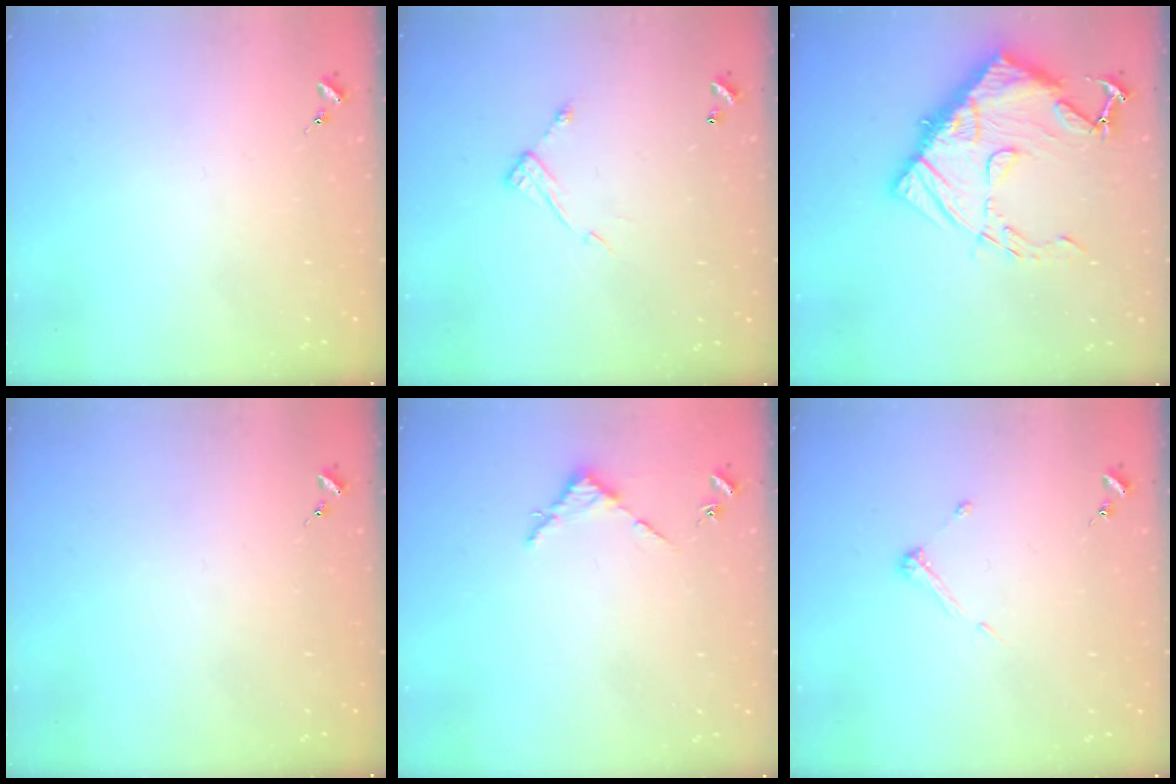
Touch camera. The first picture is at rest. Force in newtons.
{"total": 7.5, "press": 7.5, "slide": 0.2}
{"total": 22.1, "press": 22.0, "slide": 2.0}
{"total": 0.0}
{"total": 2.7, "press": 2.7, "slide": 0.3}
{"total": 4.3, "press": 4.3, "slide": 0.2}